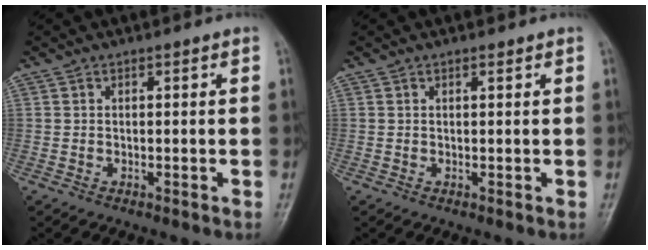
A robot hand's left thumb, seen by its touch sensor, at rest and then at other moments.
{"total": 0.5, "force": [0.4, 0.2, 0.3], "torque": [-0.008, -0.002, 0.005]}